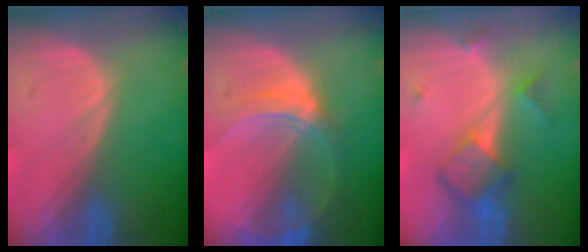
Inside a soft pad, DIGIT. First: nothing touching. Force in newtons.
{"total": 6.3, "press": 5.6, "slide": 3.0}
{"total": 5.8, "press": 5.4, "slide": 2.2}